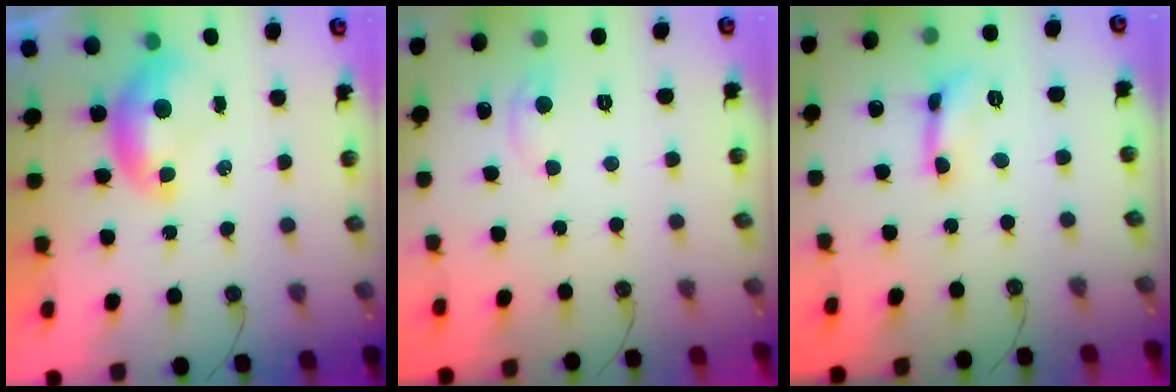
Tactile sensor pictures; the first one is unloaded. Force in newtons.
{"total": 1.0, "press": 0.8, "slide": 0.5}
{"total": 2.0, "press": 2.0, "slide": 0.3}